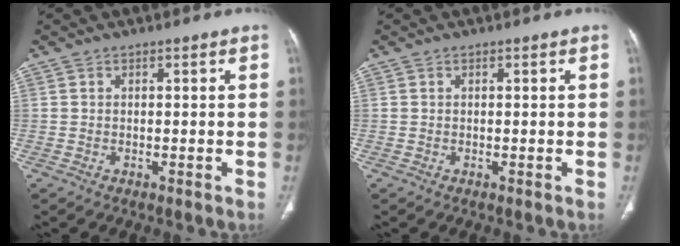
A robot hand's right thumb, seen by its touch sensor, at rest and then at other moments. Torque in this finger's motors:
{"motor_torque": [0.21, 0.08, 0.15, -0.36, 0.01]}